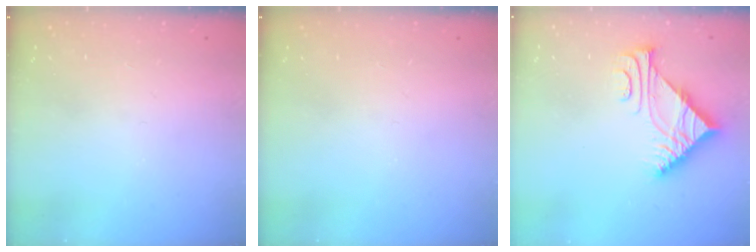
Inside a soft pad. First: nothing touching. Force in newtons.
{"total": 0.0}
{"total": 7.3, "press": 7.3, "slide": 0.6}